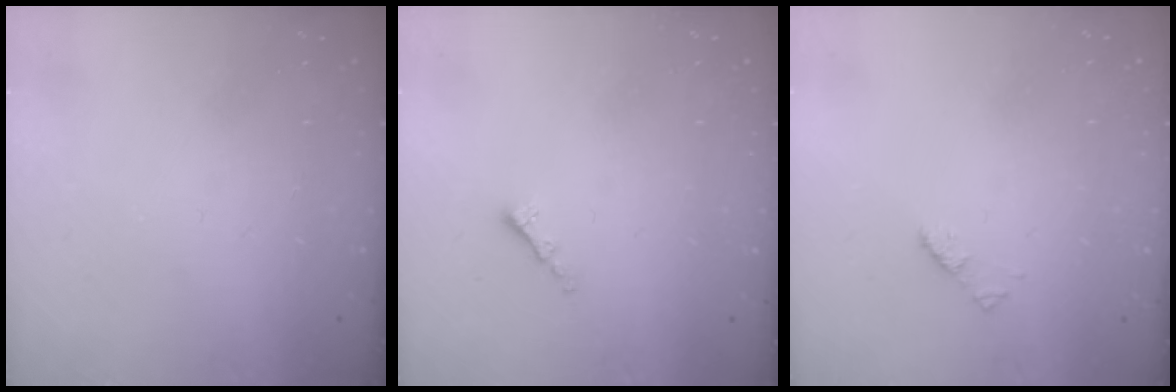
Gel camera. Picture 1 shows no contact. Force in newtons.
{"total": 0.8, "press": 0.8, "slide": 0.2}
{"total": 1.9, "press": 1.9, "slide": 0.3}